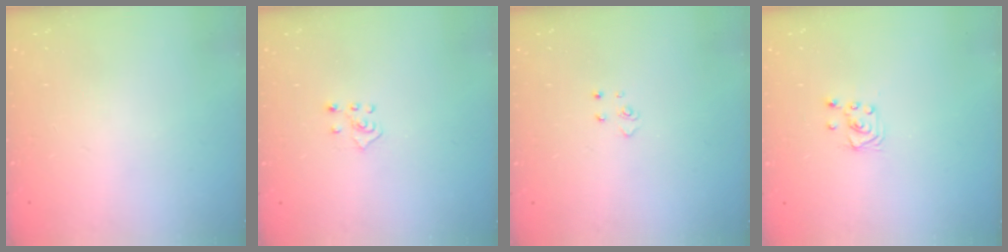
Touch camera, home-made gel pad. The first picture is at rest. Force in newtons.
{"total": 2.3, "press": 2.3, "slide": 0.5}
{"total": 2.6, "press": 2.6, "slide": 0.3}
{"total": 2.0, "press": 2.0, "slide": 0.2}